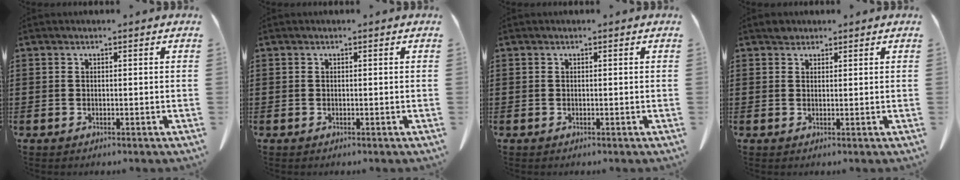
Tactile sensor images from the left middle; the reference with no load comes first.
{"total": 0.0}
{"total": 0.0}
{"total": 1.5, "force": [1.3, 0.8, 0.1], "torque": [0.002, 0.001, 0.023]}